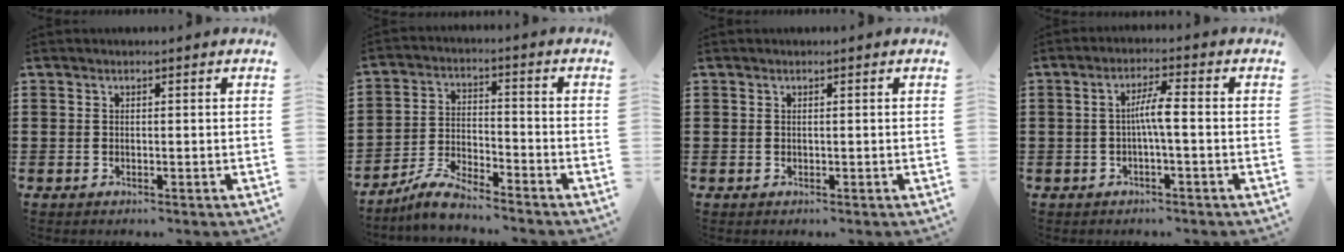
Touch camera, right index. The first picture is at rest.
{"total": 5.6, "force": [-5.2, 0.7, 1.8], "torque": [-0.052, 0.000, -0.106]}
{"total": 0.0}
{"total": 4.1, "force": [-0.5, 0.3, 4.1], "torque": [-0.076, 0.003, -0.013]}